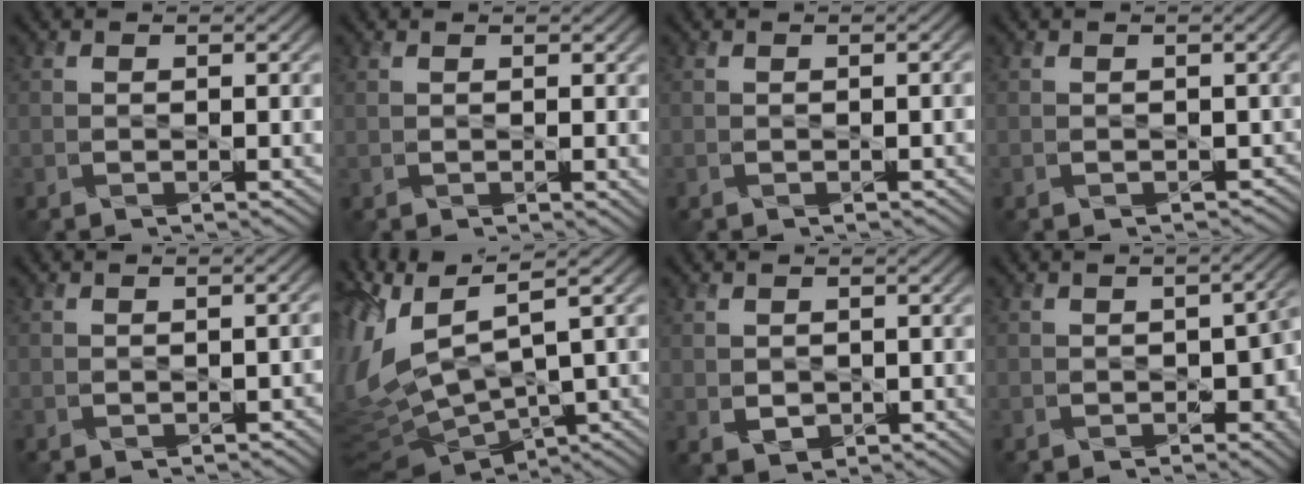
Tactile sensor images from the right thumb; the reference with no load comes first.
{"total": 1.0, "force": [0.6, 0.3, 0.7], "torque": [-0.016, -0.004, 0.019]}
{"total": 0.6, "force": [-0.1, 0.1, 0.6], "torque": [-0.011, 0.004, -0.001]}
{"total": 1.5, "force": [-0.1, 1.3, 0.8], "torque": [-0.014, -0.010, 0.003]}
{"total": 1.3, "force": [-0.4, 0.5, 1.1], "torque": [-0.017, 0.000, -0.003]}
{"total": 13.7, "force": [3.0, 6.0, 11.9], "torque": [-0.302, 0.000, 0.080]}
{"total": 1.6, "force": [0.4, 1.3, 0.9], "torque": [-0.028, -0.007, 0.013]}
{"total": 5.8, "force": [-1.2, 3.5, 4.5], "torque": [-0.061, -0.016, -0.008]}